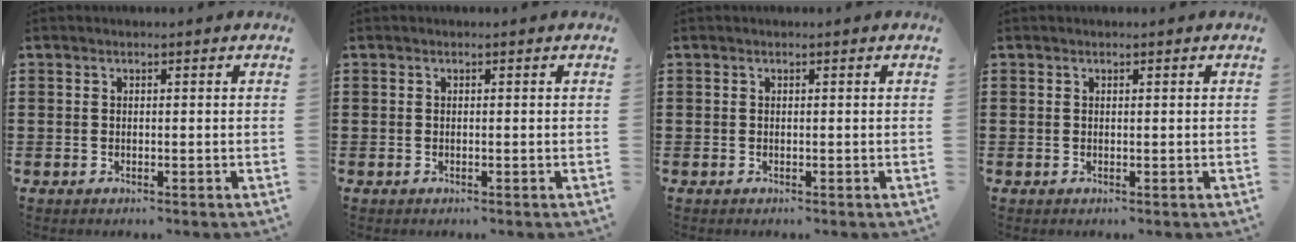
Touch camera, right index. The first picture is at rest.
{"total": 0.0}
{"total": 0.0}
{"total": 0.0}